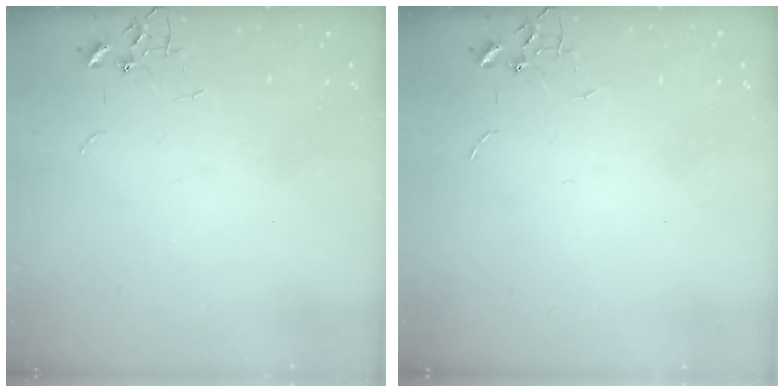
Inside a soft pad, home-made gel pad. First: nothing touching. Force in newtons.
{"total": 0.0}